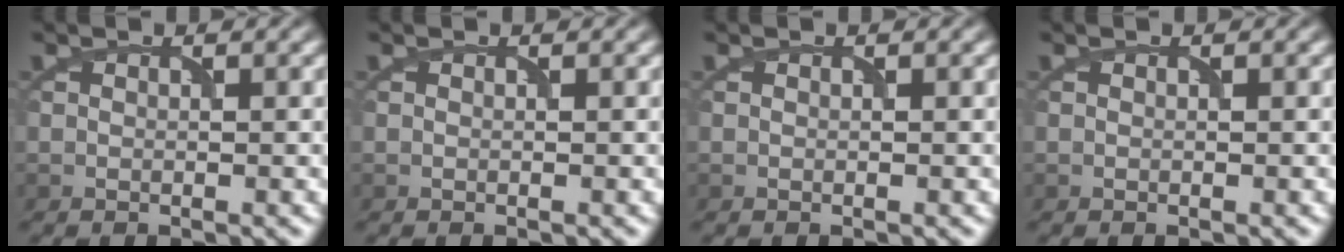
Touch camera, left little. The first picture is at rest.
{"total": 0.0}
{"total": 0.0}
{"total": 0.0}